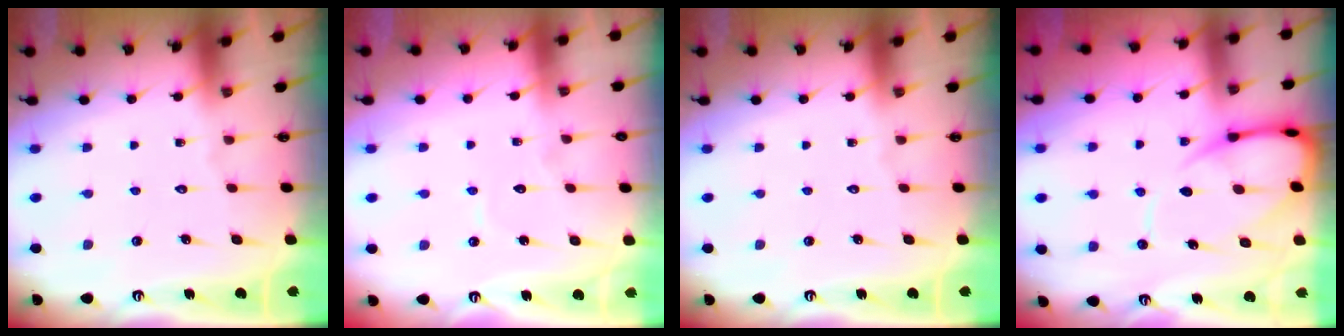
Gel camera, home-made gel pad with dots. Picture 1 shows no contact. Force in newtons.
{"total": 3.4, "press": 3.4, "slide": 0.3}
{"total": 0.0}
{"total": 9.7, "press": 9.7, "slide": 1.0}